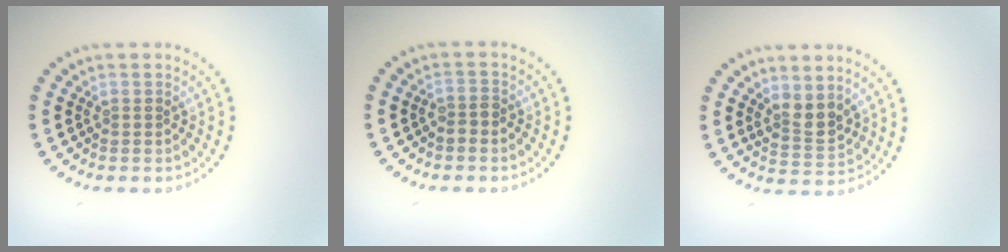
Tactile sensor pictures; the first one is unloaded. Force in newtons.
{"total": 1.3, "press": 1.2, "slide": 0.6}
{"total": 2.6, "press": 2.4, "slide": 1.1}